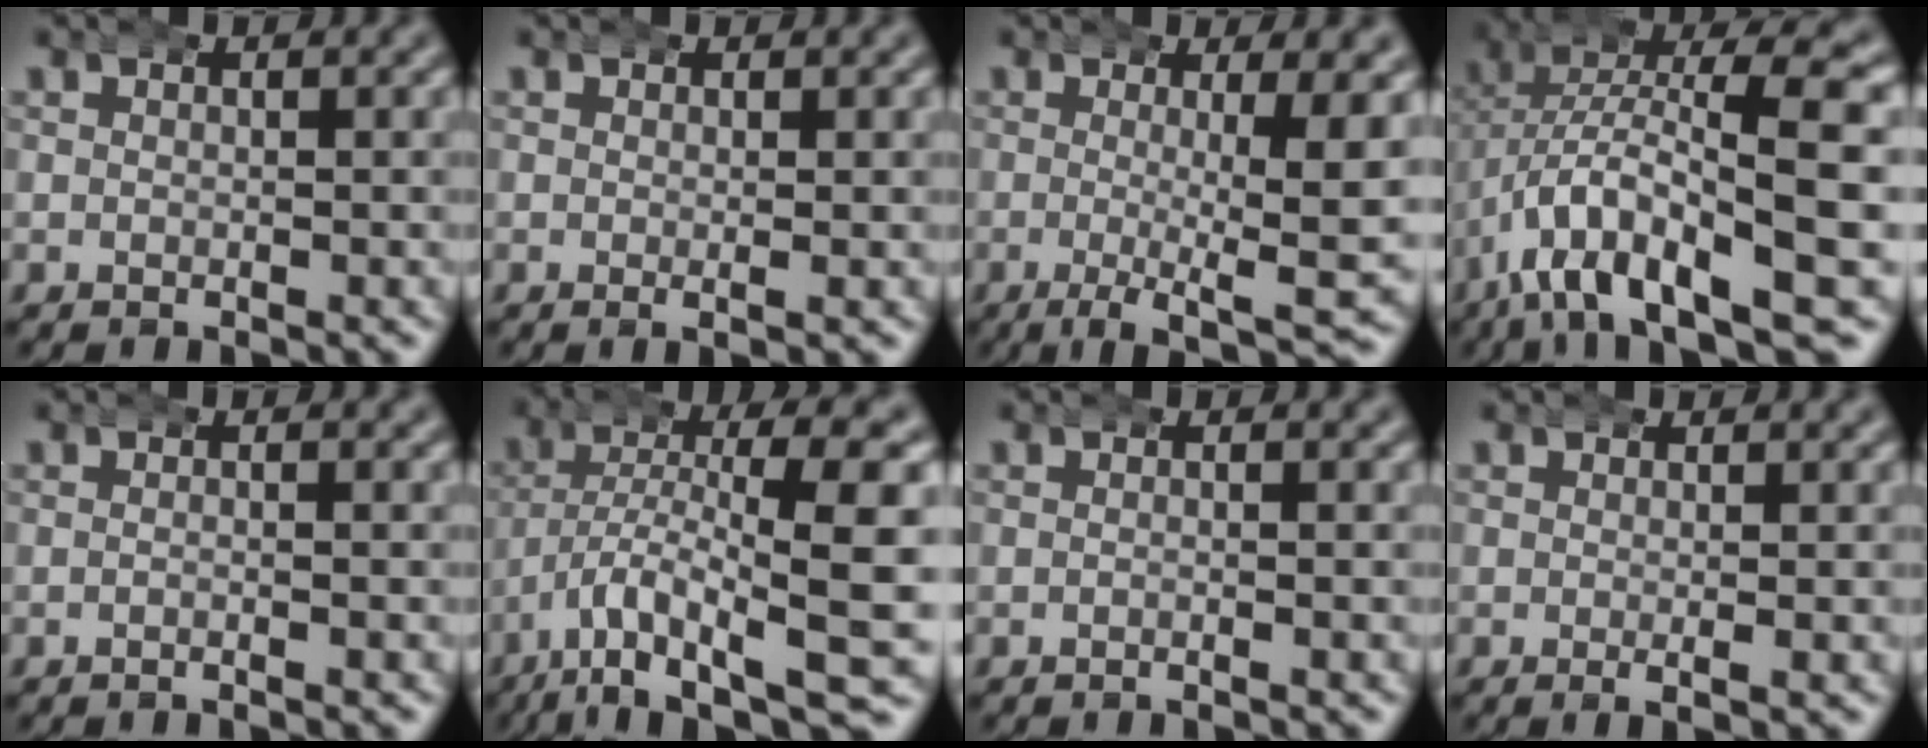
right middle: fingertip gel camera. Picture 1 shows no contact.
{"total": 1.0, "force": [-0.2, 0.1, 0.9], "torque": [-0.018, 0.004, -0.007]}
{"total": 8.1, "force": [-3.8, 2.0, 6.9], "torque": [-0.095, -0.020, -0.052]}
{"total": 12.4, "force": [-5.3, 5.7, 9.6], "torque": [-0.176, -0.033, -0.064]}
{"total": 0.9, "force": [-0.6, -0.1, 0.7], "torque": [-0.009, 0.007, -0.017]}
{"total": 13.5, "force": [-9.9, 4.1, 8.2], "torque": [-0.132, -0.039, -0.133]}
{"total": 0.6, "force": [-0.3, 0.0, 0.5], "torque": [-0.005, 0.008, -0.012]}
{"total": 1.3, "force": [-0.3, 0.3, 1.2], "torque": [-0.021, 0.003, -0.008]}